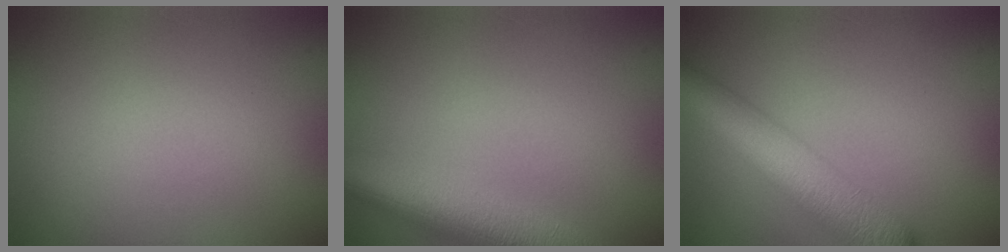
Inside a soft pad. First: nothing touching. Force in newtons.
{"total": 7.6, "press": 7.6, "slide": 0.5}
{"total": 7.2, "press": 7.2, "slide": 0.2}